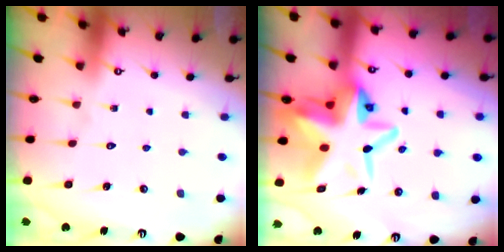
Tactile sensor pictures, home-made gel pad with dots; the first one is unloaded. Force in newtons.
{"total": 14.4, "press": 14.3, "slide": 1.9}